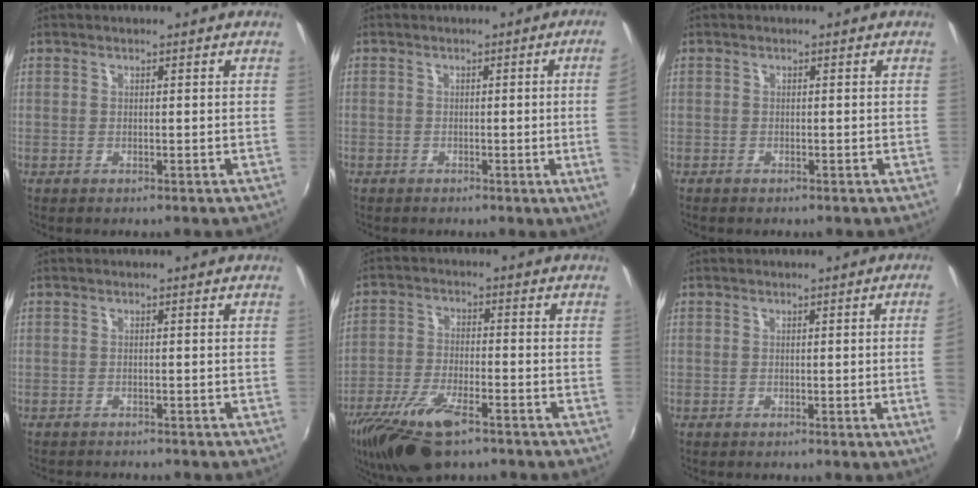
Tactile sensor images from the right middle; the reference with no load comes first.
{"total": 5.3, "force": [-0.1, -1.9, 4.9], "torque": [-0.072, -0.011, 0.002]}
{"total": 0.7, "force": [-0.6, 0.3, 0.1], "torque": [-0.005, -0.003, -0.014]}
{"total": 2.4, "force": [-2.3, 0.3, 0.5], "torque": [-0.020, -0.012, -0.037]}
{"total": 13.3, "force": [-8.8, 4.4, 8.9], "torque": [-0.197, -0.033, -0.170]}
{"total": 3.2, "force": [0.0, -1.8, 2.7], "torque": [-0.040, -0.011, 0.006]}